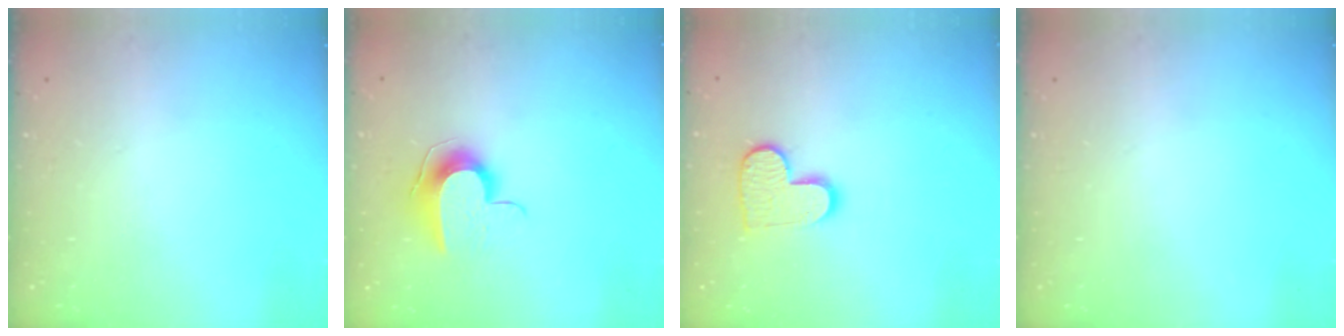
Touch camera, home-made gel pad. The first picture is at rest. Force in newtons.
{"total": 9.0, "press": 9.0, "slide": 0.5}
{"total": 9.6, "press": 9.6, "slide": 0.6}
{"total": 0.0}